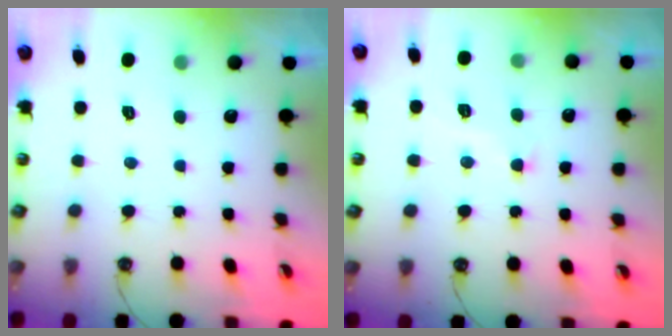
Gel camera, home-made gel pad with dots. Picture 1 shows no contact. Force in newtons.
{"total": 3.0, "press": 3.0, "slide": 0.4}